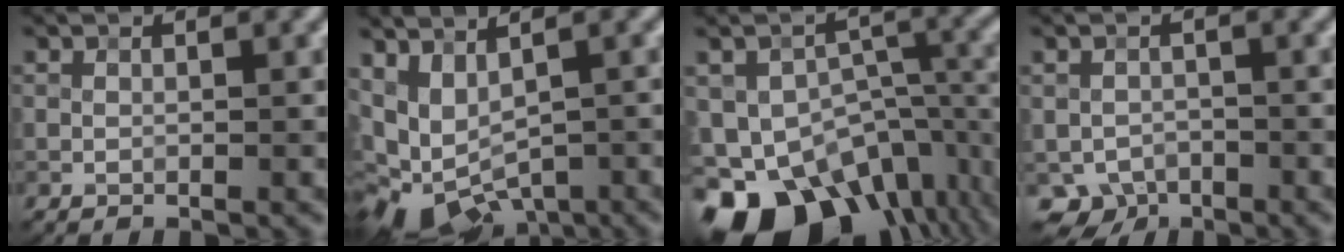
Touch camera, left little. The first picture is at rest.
{"total": 7.2, "force": [-1.7, 4.1, 5.6], "torque": [-0.097, -0.016, -0.001]}
{"total": 16.3, "force": [-9.0, 10.5, 8.7], "torque": [-0.164, -0.029, -0.113]}
{"total": 3.1, "force": [-1.7, 2.4, 1.1], "torque": [-0.017, -0.009, -0.027]}